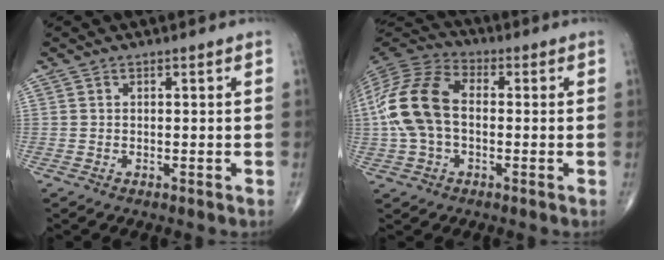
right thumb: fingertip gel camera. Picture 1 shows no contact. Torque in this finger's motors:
{"motor_torque": [0.98, 2.34, 0.97, -0.64, 0.56]}